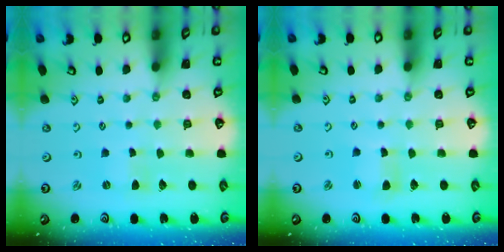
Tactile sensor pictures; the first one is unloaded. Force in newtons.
{"total": 2.5, "press": 2.5, "slide": 0.3}